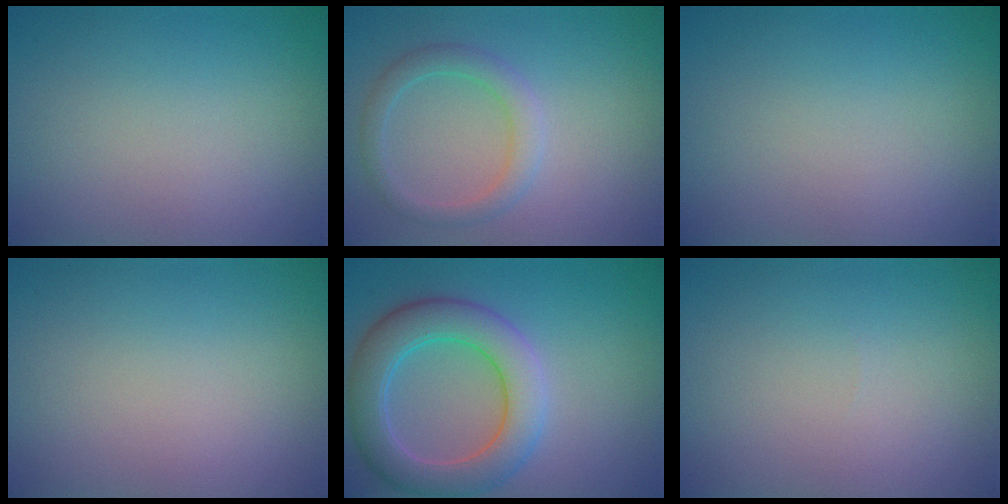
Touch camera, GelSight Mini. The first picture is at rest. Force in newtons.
{"total": 2.5, "press": 2.5, "slide": 0.3}
{"total": 0.0}
{"total": 0.0}
{"total": 6.6, "press": 6.6, "slide": 0.3}
{"total": 0.0}